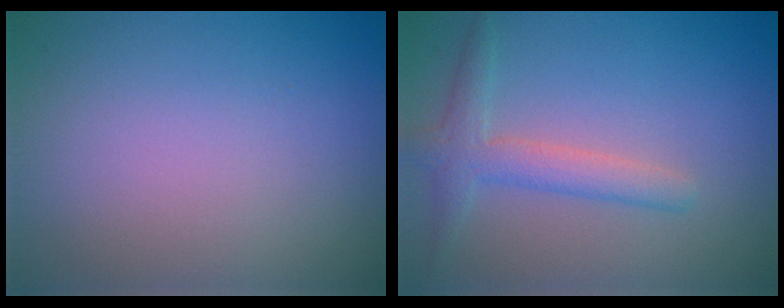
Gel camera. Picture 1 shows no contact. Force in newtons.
{"total": 2.9, "press": 2.9, "slide": 0.1}